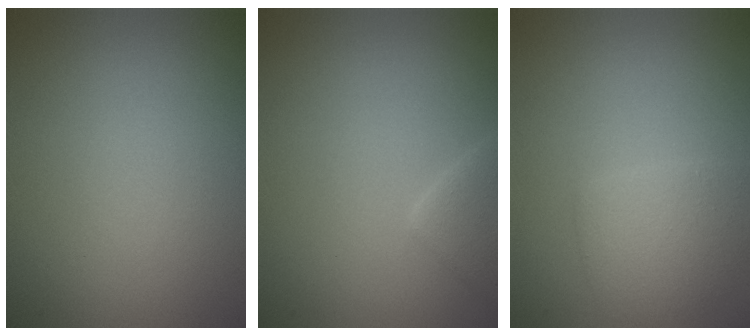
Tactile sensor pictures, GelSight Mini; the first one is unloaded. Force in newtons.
{"total": 2.3, "press": 2.3, "slide": 0.1}
{"total": 2.6, "press": 2.6, "slide": 0.1}